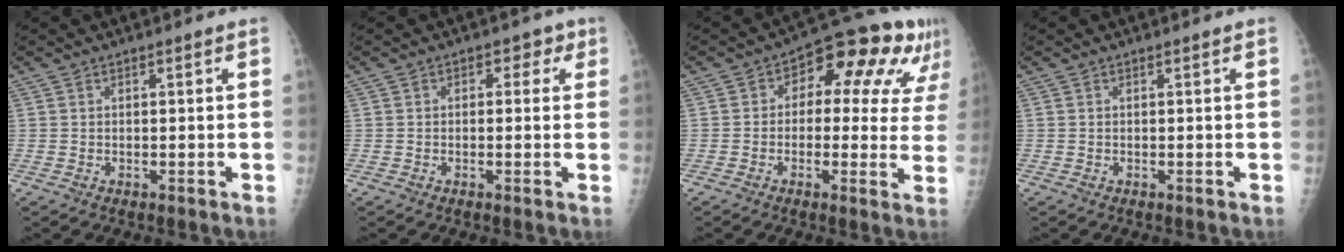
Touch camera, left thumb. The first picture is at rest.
{"total": 3.0, "force": [0.9, 2.3, 1.7], "torque": [0.011, 0.005, -0.001]}
{"total": 15.4, "force": [5.9, 8.5, 11.4], "torque": [-0.085, 0.021, 0.063]}
{"total": 0.0}